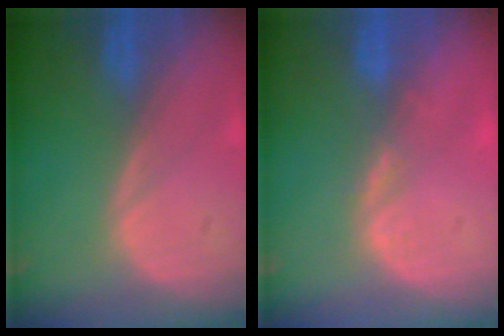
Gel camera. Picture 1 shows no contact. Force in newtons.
{"total": 1.9, "press": 1.5, "slide": 1.1}